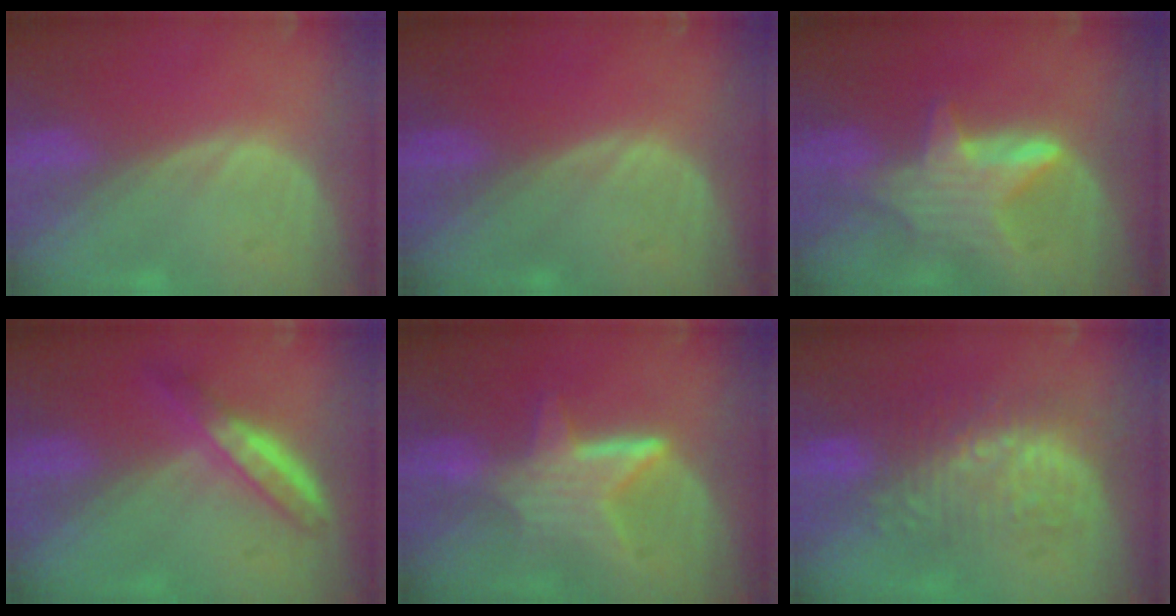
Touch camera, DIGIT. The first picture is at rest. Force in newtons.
{"total": 0.0}
{"total": 6.1, "press": 6.1, "slide": 0.1}
{"total": 4.9, "press": 4.5, "slide": 1.9}
{"total": 6.4, "press": 6.0, "slide": 2.3}
{"total": 9.1, "press": 8.7, "slide": 2.6}